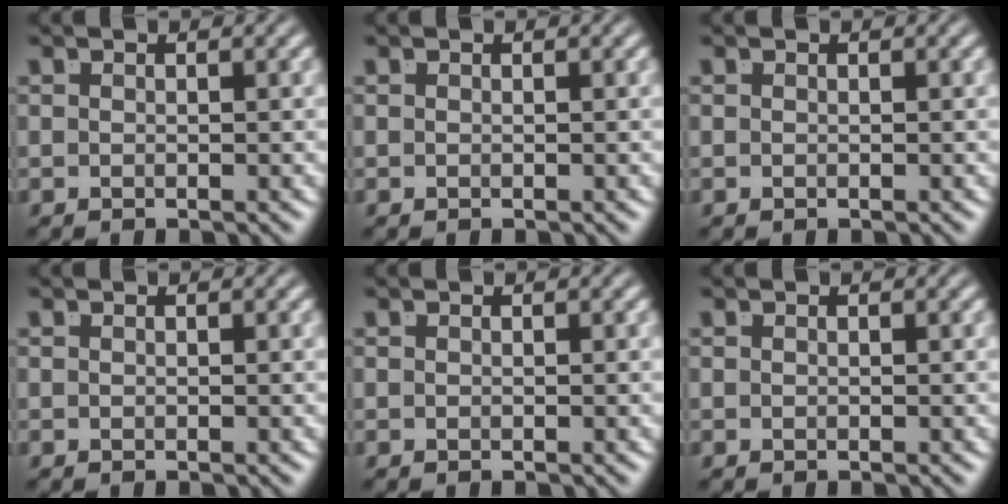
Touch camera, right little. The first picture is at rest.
{"total": 0.0}
{"total": 0.0}
{"total": 0.0}
{"total": 0.0}
{"total": 0.0}